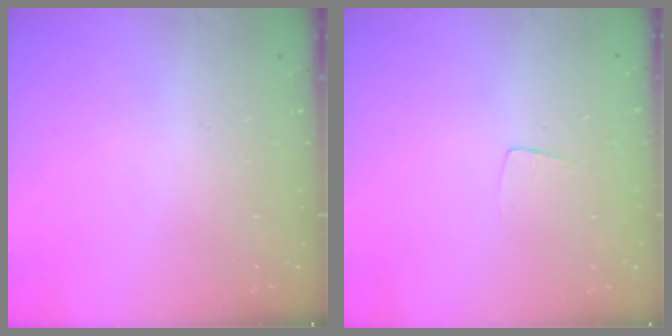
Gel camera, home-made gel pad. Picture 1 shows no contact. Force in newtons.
{"total": 3.5, "press": 3.5, "slide": 0.2}